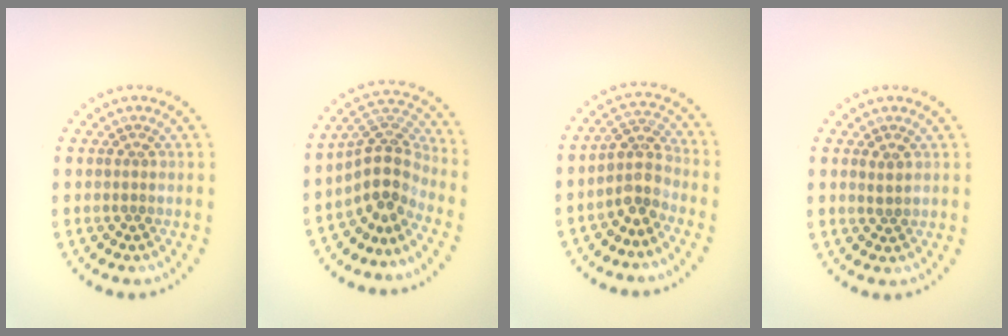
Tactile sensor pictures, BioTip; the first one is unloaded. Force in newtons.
{"total": 4.0, "press": 2.9, "slide": 2.8}
{"total": 3.3, "press": 2.6, "slide": 2.1}
{"total": 0.6, "press": 0.5, "slide": 0.3}